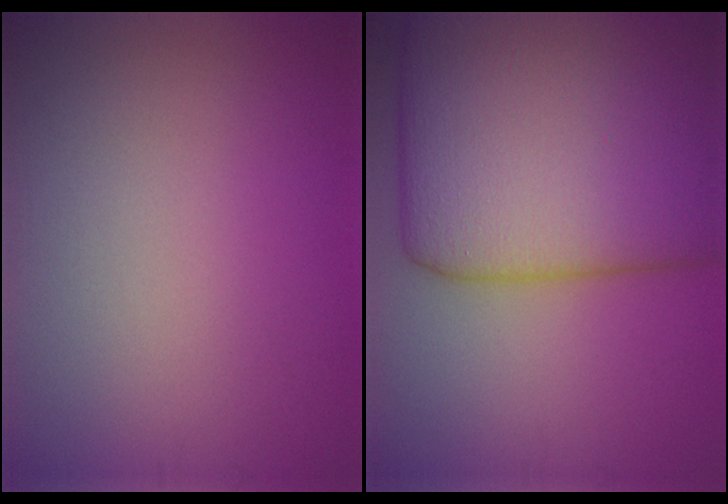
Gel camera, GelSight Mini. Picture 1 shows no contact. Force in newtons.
{"total": 16.0, "press": 16.0, "slide": 0.6}